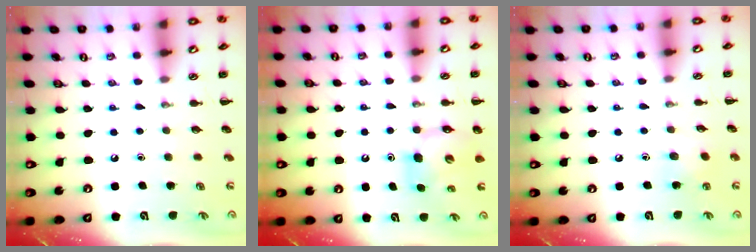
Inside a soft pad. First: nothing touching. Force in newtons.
{"total": 6.0, "press": 5.9, "slide": 0.9}
{"total": 6.0, "press": 5.9, "slide": 1.5}